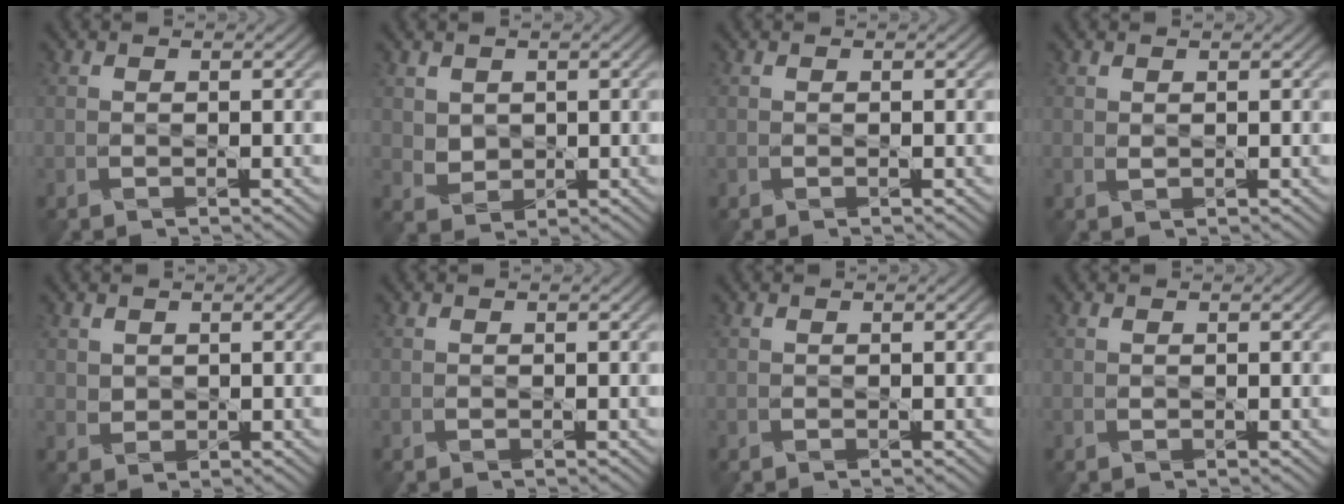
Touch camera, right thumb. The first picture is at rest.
{"total": 3.0, "force": [1.8, 2.2, 0.6], "torque": [-0.046, -0.008, 0.047]}
{"total": 0.0}
{"total": 0.6, "force": [0.6, 0.1, 0.0], "torque": [-0.004, 0.002, 0.012]}
{"total": 1.7, "force": [1.3, 1.0, 0.0], "torque": [-0.015, -0.003, 0.032]}
{"total": 0.0}
{"total": 0.0}
{"total": 0.0}